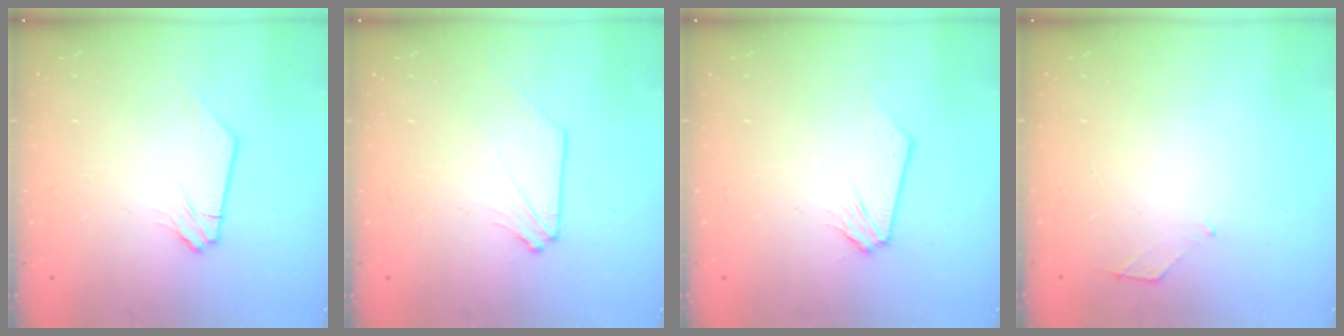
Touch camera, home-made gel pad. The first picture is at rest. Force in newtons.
{"total": 0.0}
{"total": 0.0}
{"total": 4.4, "press": 4.4, "slide": 0.8}